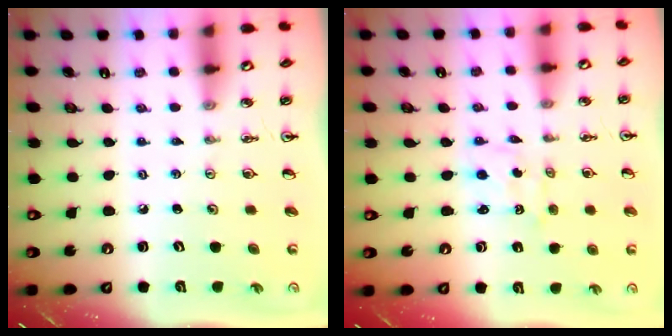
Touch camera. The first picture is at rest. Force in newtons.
{"total": 1.1, "press": 0.7, "slide": 0.8}